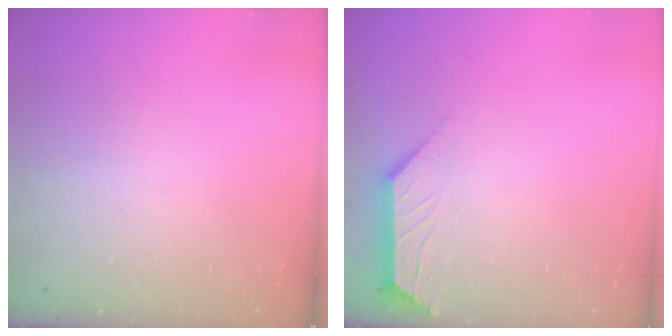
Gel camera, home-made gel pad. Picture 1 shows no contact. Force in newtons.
{"total": 1.9, "press": 1.9, "slide": 0.4}